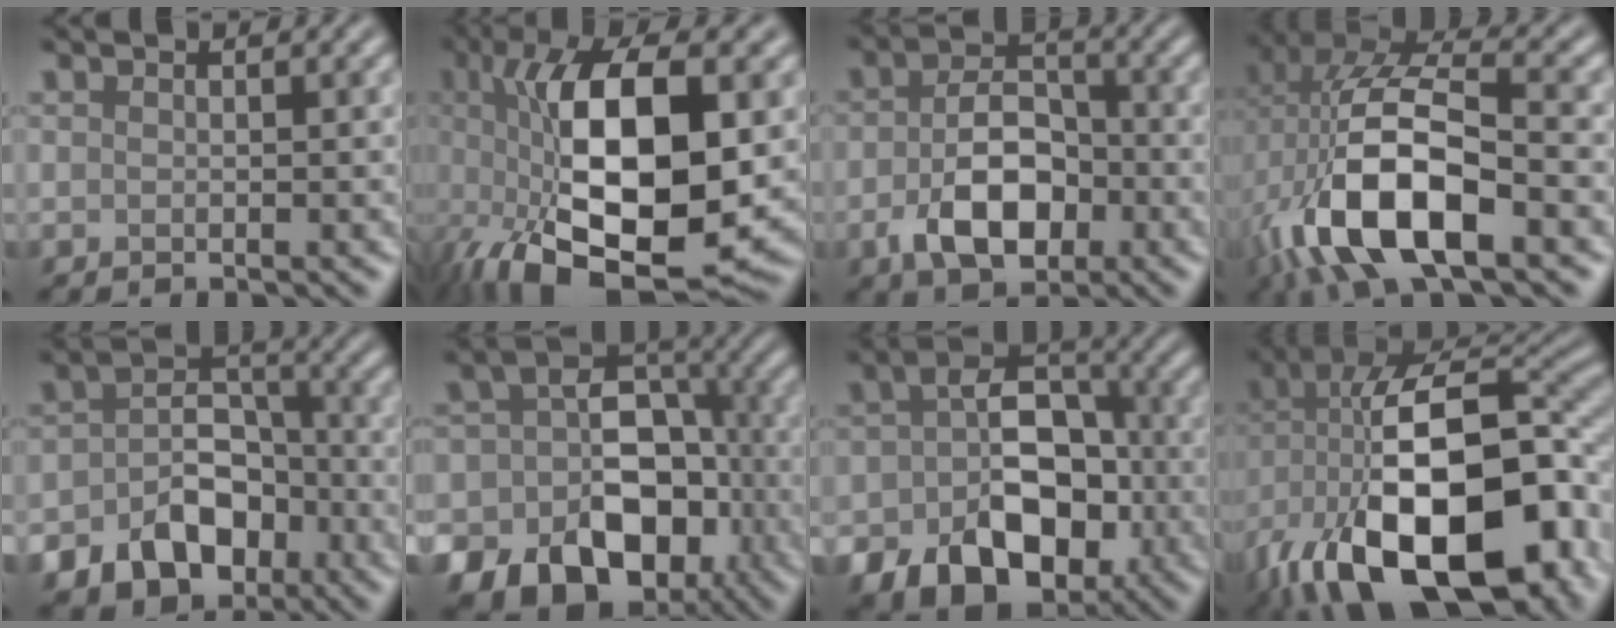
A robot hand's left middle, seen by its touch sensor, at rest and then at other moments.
{"total": 15.6, "force": [-0.8, 6.4, 14.2], "torque": [-0.250, -0.012, -0.011]}
{"total": 6.5, "force": [-2.2, 3.9, 4.8], "torque": [-0.087, -0.001, -0.040]}
{"total": 13.4, "force": [-3.7, 6.5, 11.1], "torque": [-0.240, -0.013, -0.067]}
{"total": 8.1, "force": [-4.0, 5.7, 4.3], "torque": [-0.063, -0.004, -0.067]}
{"total": 16.3, "force": [-6.7, 12.5, 8.0], "torque": [-0.099, -0.009, -0.117]}
{"total": 12.3, "force": [-4.7, 8.3, 7.8], "torque": [-0.118, -0.025, -0.072]}
{"total": 20.1, "force": [-6.8, 11.2, 15.3], "torque": [-0.277, -0.015, -0.093]}